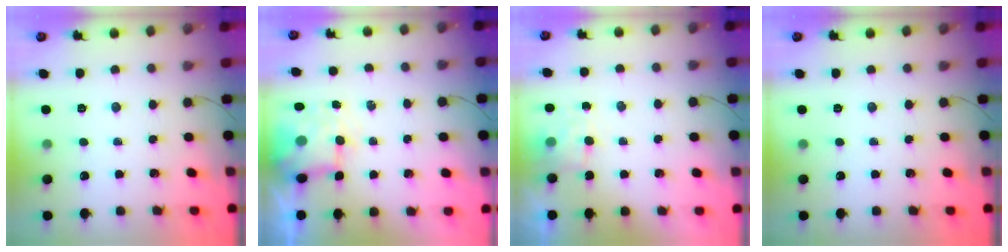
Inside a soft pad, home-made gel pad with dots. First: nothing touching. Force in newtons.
{"total": 6.7, "press": 6.6, "slide": 1.2}
{"total": 6.1, "press": 5.9, "slide": 1.4}
{"total": 0.0}